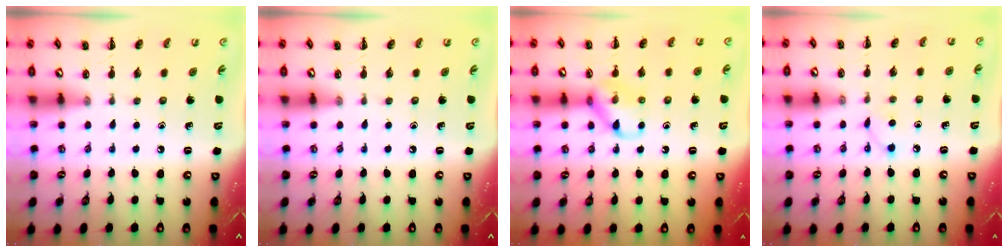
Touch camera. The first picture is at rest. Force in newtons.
{"total": 0.0}
{"total": 10.4, "press": 10.3, "slide": 0.4}
{"total": 3.9, "press": 3.7, "slide": 1.2}